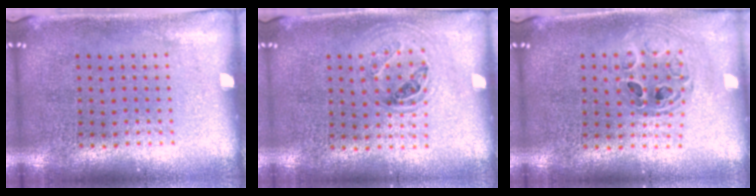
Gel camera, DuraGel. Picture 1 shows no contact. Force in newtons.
{"total": 1.1, "press": 1.0, "slide": 0.4}
{"total": 0.7, "press": 0.7, "slide": 0.1}